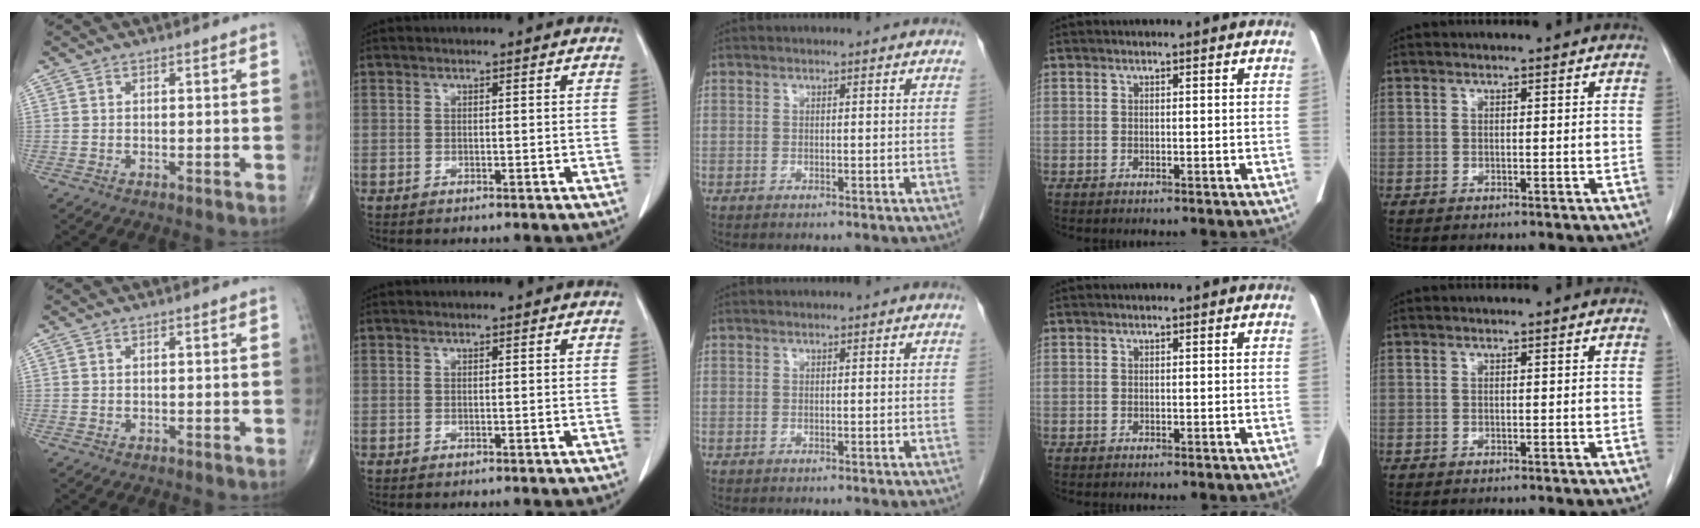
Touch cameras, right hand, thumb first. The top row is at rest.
{}